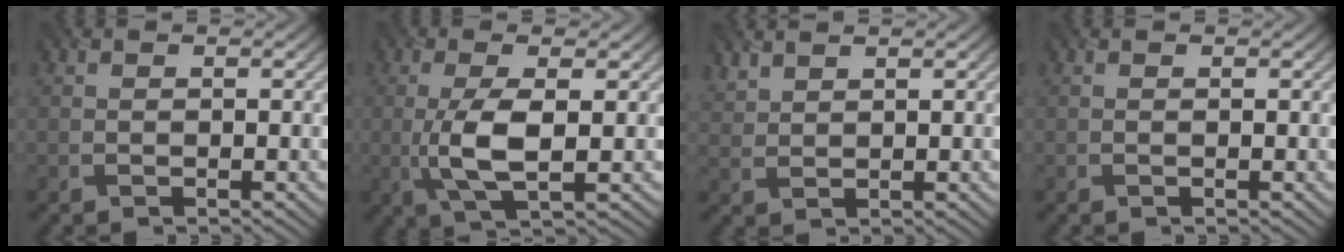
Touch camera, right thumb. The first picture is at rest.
{"total": 6.0, "force": [-0.3, 1.8, 5.7], "torque": [-0.127, -0.001, -0.007]}
{"total": 2.2, "force": [2.0, 0.5, 0.6], "torque": [-0.017, 0.004, 0.050]}
{"total": 0.0}